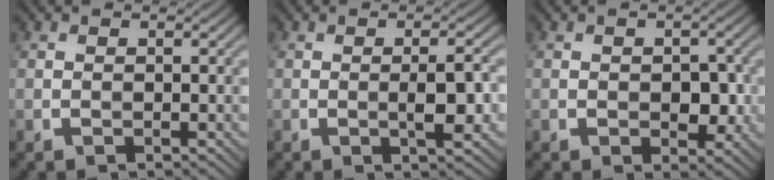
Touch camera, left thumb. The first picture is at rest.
{"total": 3.5, "force": [-0.8, 0.5, 3.3], "torque": [-0.059, 0.004, -0.016]}
{"total": 3.0, "force": [-0.4, 1.9, 2.3], "torque": [-0.038, -0.007, -0.004]}